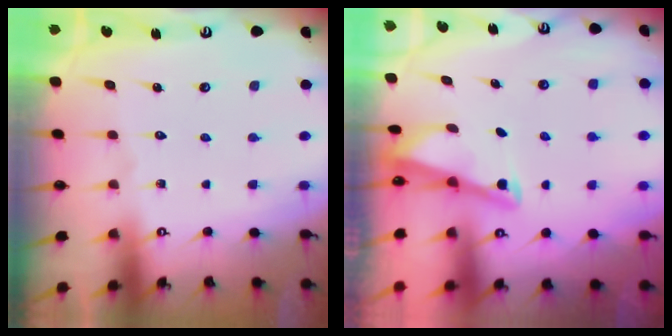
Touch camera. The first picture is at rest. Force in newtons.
{"total": 2.8, "press": 2.8, "slide": 0.3}